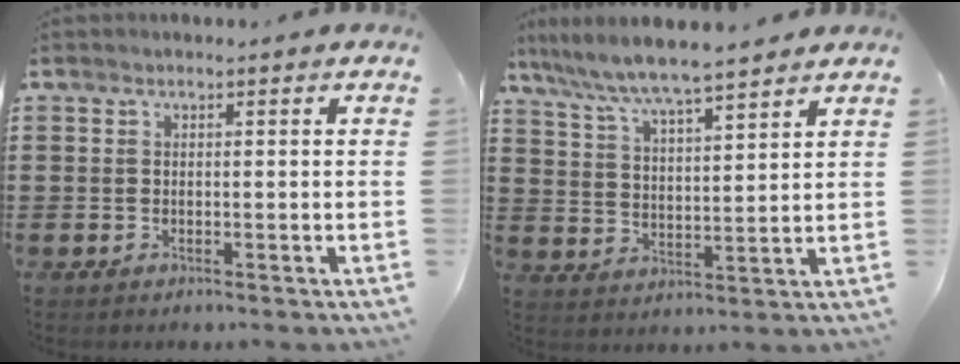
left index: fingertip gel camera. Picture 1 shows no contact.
{"total": 5.9, "force": [5.5, -0.1, 2.2], "torque": [-0.067, -0.033, 0.093]}